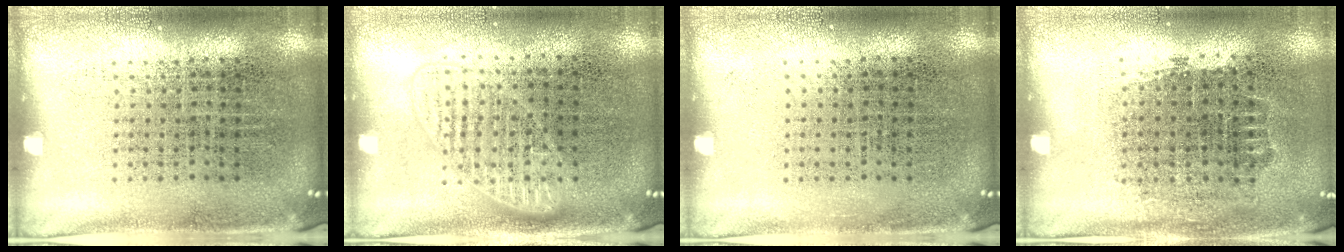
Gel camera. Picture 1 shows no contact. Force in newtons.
{"total": 1.4, "press": 1.3, "slide": 0.4}
{"total": 0.0}
{"total": 0.7, "press": 0.6, "slide": 0.3}